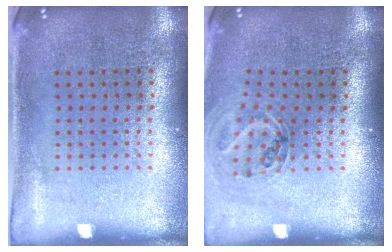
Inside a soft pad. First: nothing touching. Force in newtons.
{"total": 1.1, "press": 1.1, "slide": 0.3}